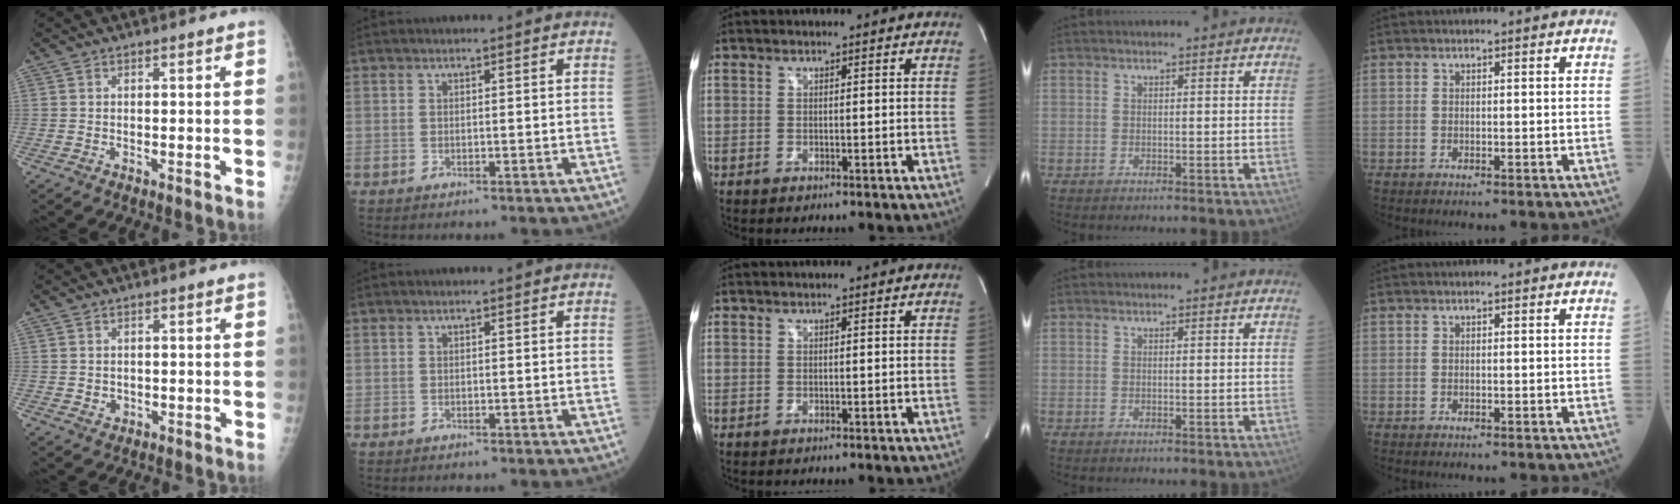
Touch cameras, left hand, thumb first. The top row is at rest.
{"thumb": {"total": 1.4, "force": [0.0, 1.3, 0.5], "torque": [-0.005, 0.000, 0.007]}}